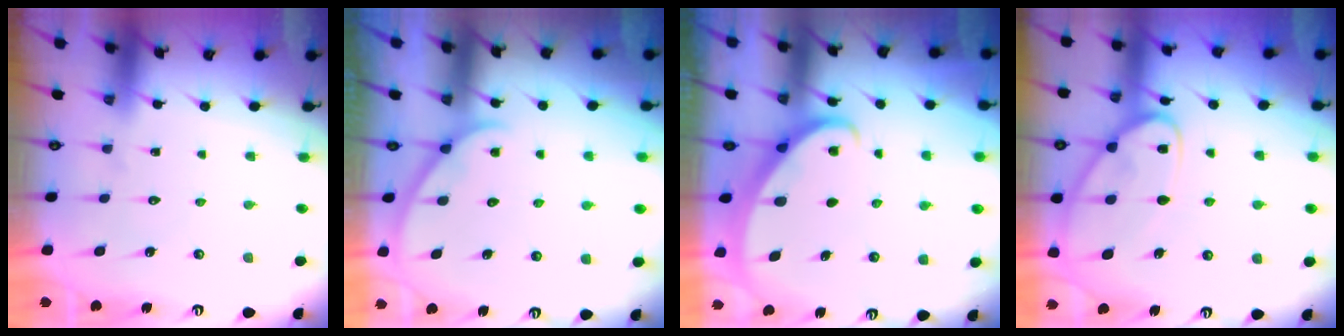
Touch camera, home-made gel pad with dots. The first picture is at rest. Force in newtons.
{"total": 2.9, "press": 2.9, "slide": 0.4}
{"total": 2.0, "press": 1.9, "slide": 0.2}
{"total": 11.3, "press": 11.3, "slide": 0.8}